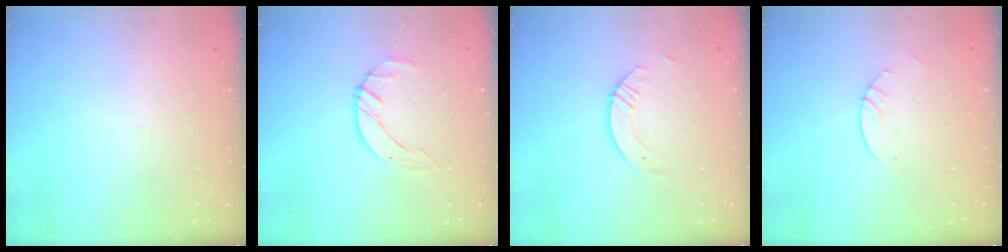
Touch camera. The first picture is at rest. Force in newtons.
{"total": 3.4, "press": 3.3, "slide": 0.5}
{"total": 3.8, "press": 3.7, "slide": 0.4}
{"total": 3.0, "press": 2.9, "slide": 0.3}